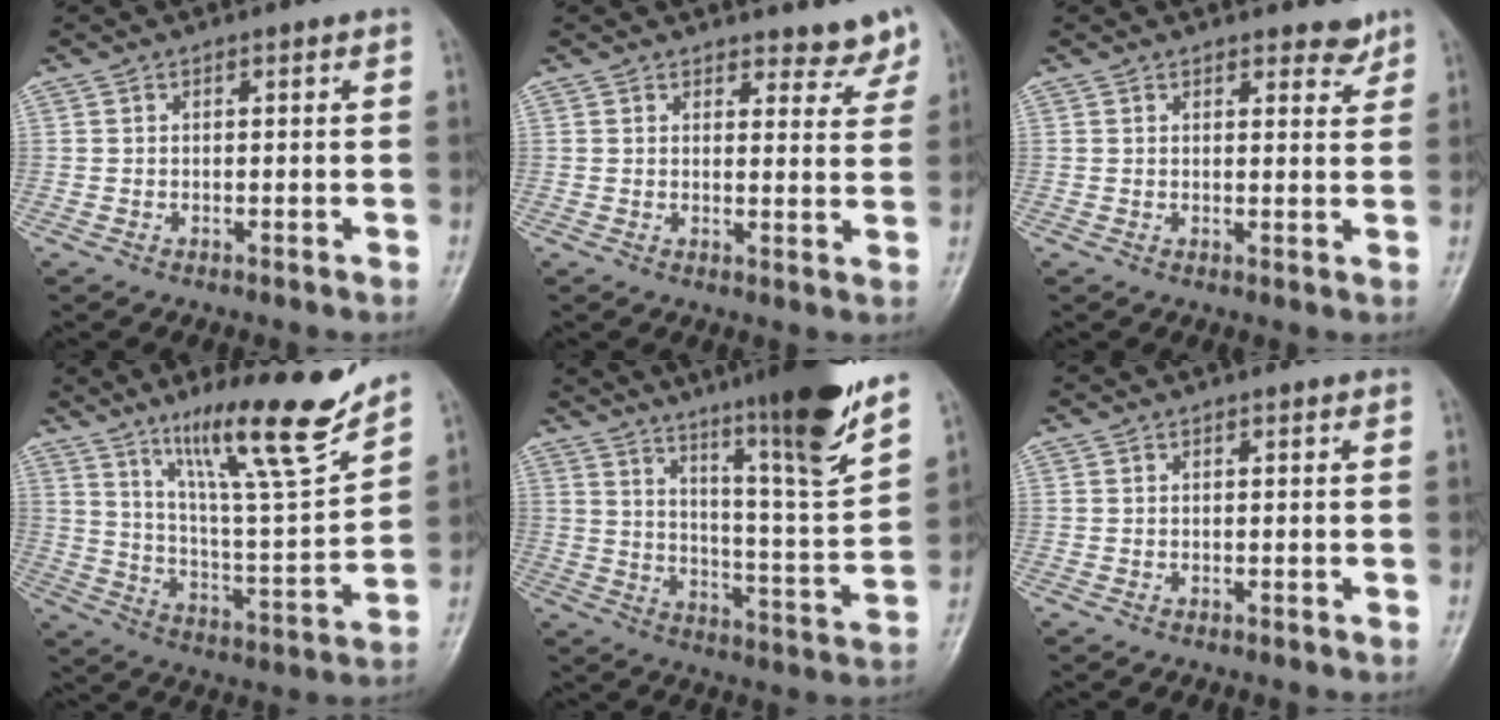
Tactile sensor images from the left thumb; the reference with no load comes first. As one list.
[{"total": 4.9, "force": [4.4, 1.9, 1.0], "torque": [0.017, -0.032, 0.045]}, {"total": 2.8, "force": [2.4, 1.2, 1.0], "torque": [0.003, -0.017, 0.031]}, {"total": 18.8, "force": [13.6, 2.1, 12.8], "torque": [-0.182, -0.084, 0.232]}, {"total": 21.9, "force": [15.9, 1.2, 14.9], "torque": [-0.205, -0.079, 0.244]}, {"total": 0.0}]